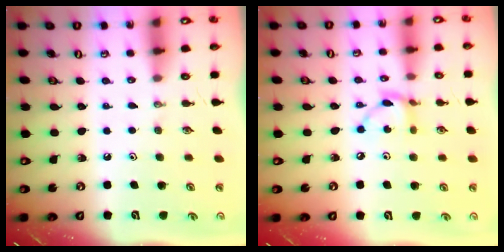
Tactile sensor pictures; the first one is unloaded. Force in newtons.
{"total": 6.7, "press": 6.7, "slide": 0.2}